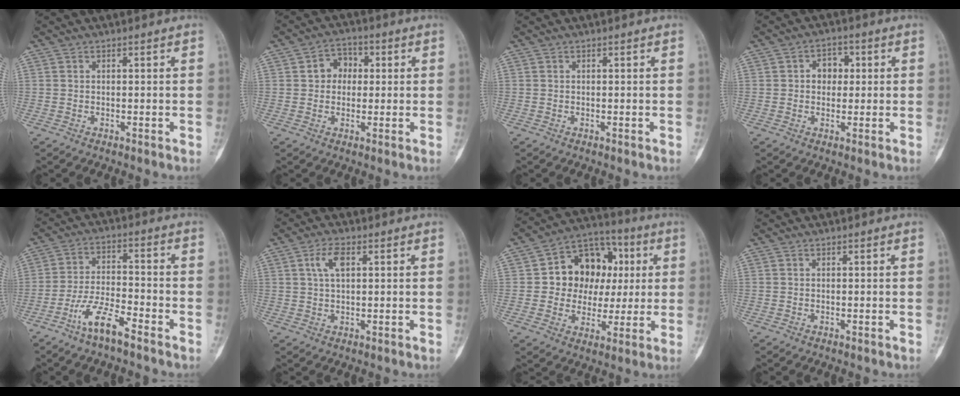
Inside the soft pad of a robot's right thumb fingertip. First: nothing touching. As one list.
[{"total": 5.7, "force": [0.8, 4.8, 3.0], "torque": [-0.015, 0.012, 0.005]}, {"total": 0.0}, {"total": 4.6, "force": [0.6, 3.7, 2.7], "torque": [-0.010, 0.009, 0.004]}, {"total": 8.5, "force": [-5.8, 2.0, 5.9], "torque": [-0.123, 0.032, -0.112]}, {"total": 4.4, "force": [1.4, 2.1, 3.6], "torque": [-0.070, 0.006, 0.026]}, {"total": 15.8, "force": [2.4, 12.7, 9.1], "torque": [-0.078, 0.019, 0.038]}, {"total": 0.0}]